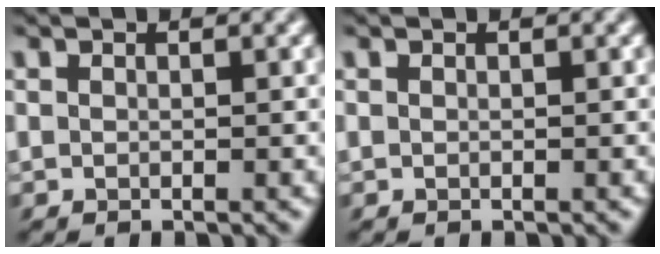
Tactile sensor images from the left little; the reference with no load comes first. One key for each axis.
{"total": 0.0}